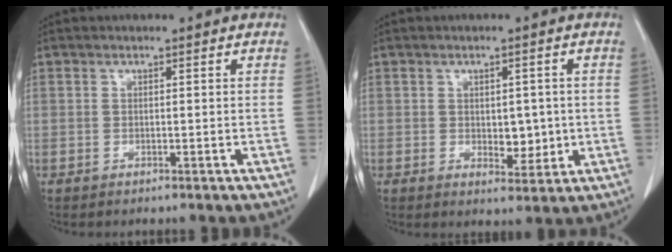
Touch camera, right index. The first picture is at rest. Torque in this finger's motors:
{"motor_torque": [-0.05, 0.16, 0.08, 0.00]}